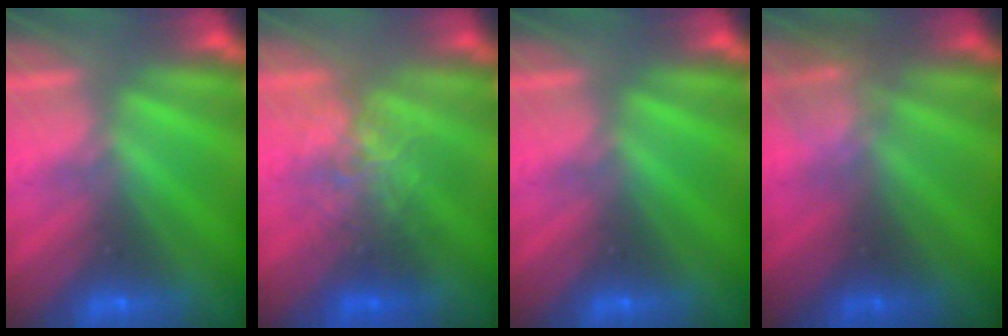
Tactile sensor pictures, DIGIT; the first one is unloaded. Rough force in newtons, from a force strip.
{"total": 2.5}
{"total": 0.0}
{"total": 2.4}